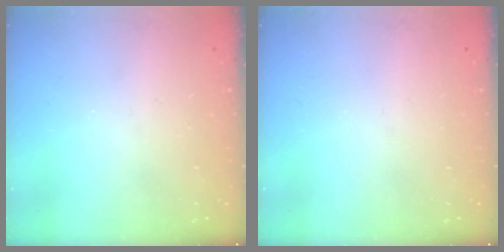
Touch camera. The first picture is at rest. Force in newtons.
{"total": 0.0}